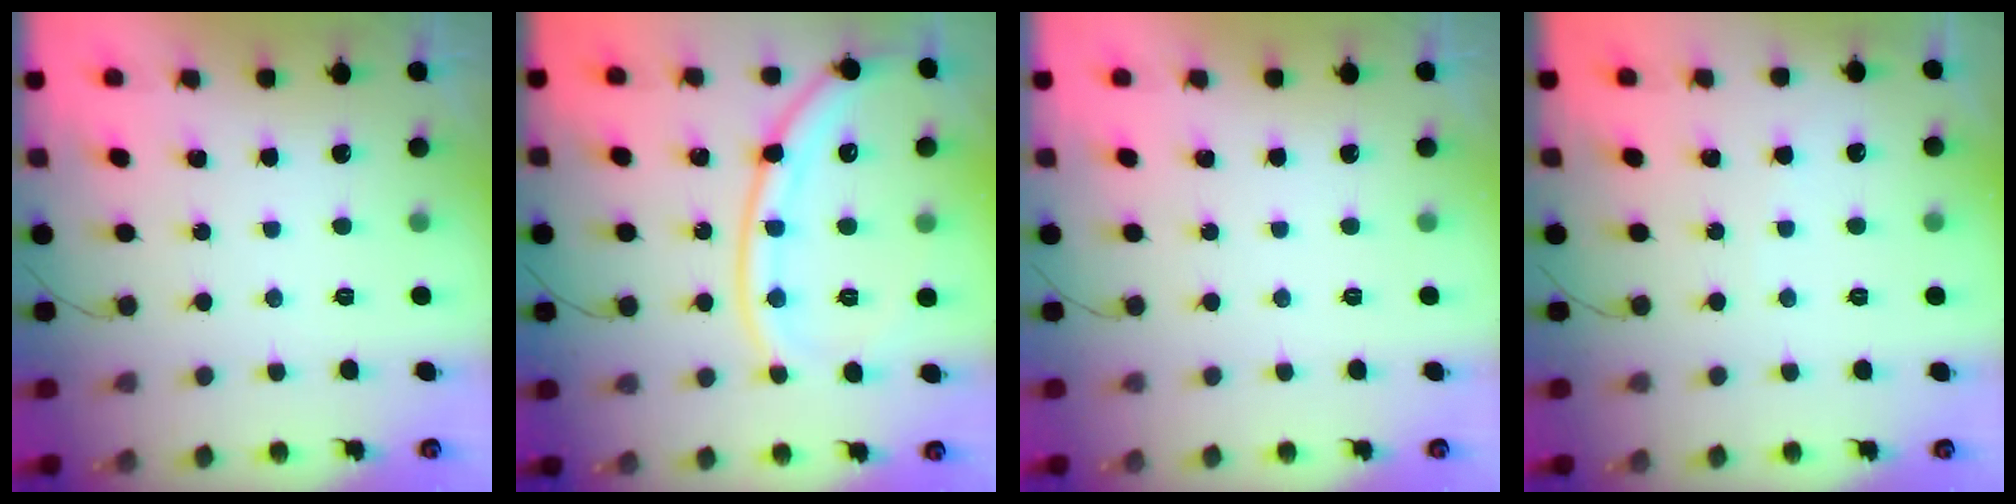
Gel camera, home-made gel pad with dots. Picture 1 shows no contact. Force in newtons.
{"total": 16.5, "press": 16.4, "slide": 1.1}
{"total": 0.0}
{"total": 2.7, "press": 2.7, "slide": 0.3}